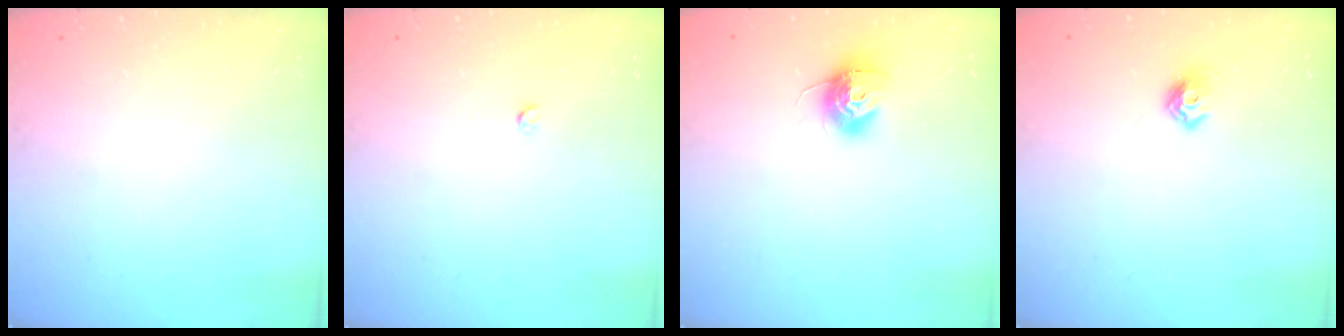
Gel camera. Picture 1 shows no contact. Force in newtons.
{"total": 2.4, "press": 2.4, "slide": 0.3}
{"total": 10.2, "press": 10.2, "slide": 0.4}
{"total": 6.8, "press": 6.7, "slide": 1.1}